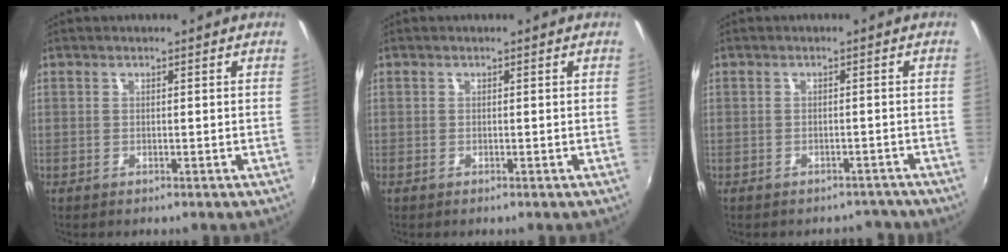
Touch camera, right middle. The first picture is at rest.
{"total": 0.0}
{"total": 5.5, "force": [-4.9, 2.4, 0.9], "torque": [-0.012, 0.006, -0.056]}